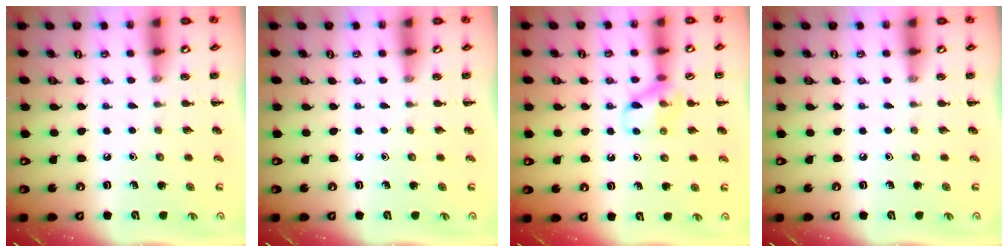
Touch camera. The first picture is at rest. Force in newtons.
{"total": 0.0}
{"total": 10.1, "press": 10.1, "slide": 0.8}
{"total": 0.0}